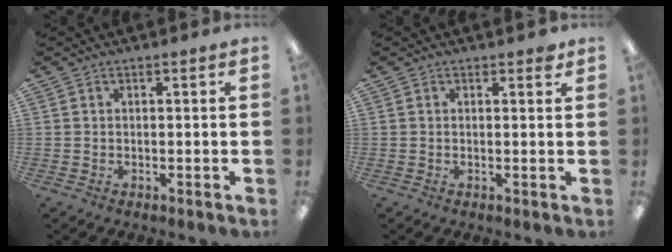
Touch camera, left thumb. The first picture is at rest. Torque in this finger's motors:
{"motor_torque": [0.14, -0.03, 0.52, -0.30, 0.03]}